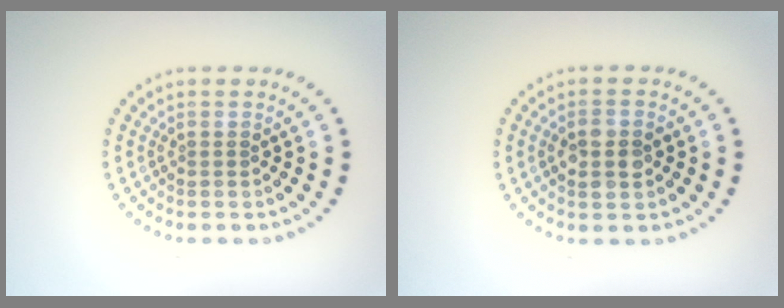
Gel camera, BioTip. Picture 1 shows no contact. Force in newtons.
{"total": 2.5, "press": 2.5, "slide": 0.2}